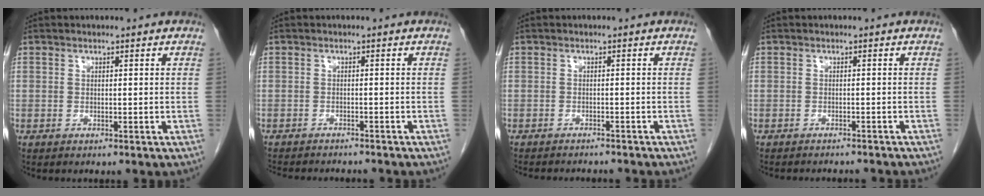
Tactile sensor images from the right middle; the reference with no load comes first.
{"total": 8.6, "force": [-8.0, 1.5, 2.9], "torque": [-0.037, -0.006, -0.104]}
{"total": 7.3, "force": [-6.8, 1.3, 2.3], "torque": [-0.023, -0.005, -0.084]}
{"total": 6.3, "force": [-5.9, 1.0, 1.7], "torque": [-0.015, -0.006, -0.065]}